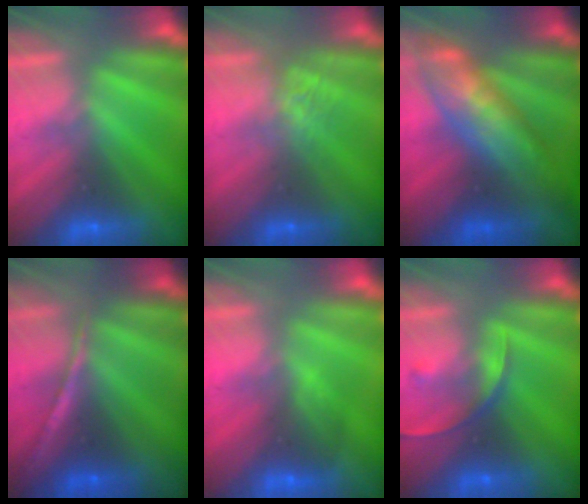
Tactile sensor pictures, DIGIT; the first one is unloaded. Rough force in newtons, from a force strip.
{"total": 1.9}
{"total": 7.4}
{"total": 1.4}
{"total": 3.0}
{"total": 2.4}